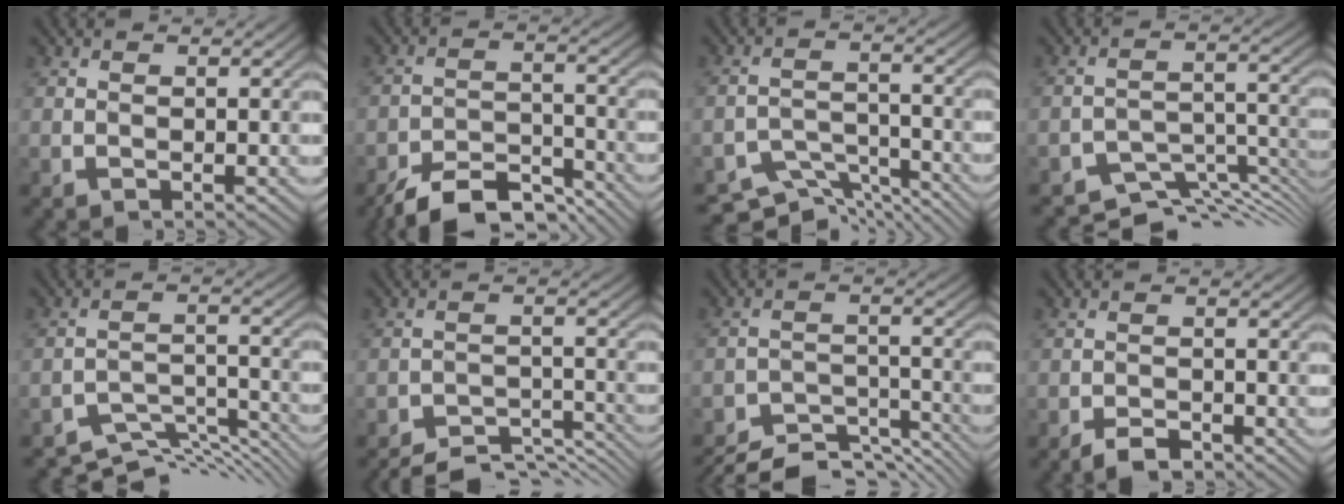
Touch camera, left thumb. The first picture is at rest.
{"total": 8.8, "force": [-7.3, 2.8, 3.9], "torque": [-0.062, -0.002, -0.133]}
{"total": 7.6, "force": [-7.0, 2.4, 2.0], "torque": [-0.039, -0.009, -0.114]}
{"total": 7.6, "force": [-6.6, 2.5, 2.8], "torque": [-0.043, -0.013, -0.100]}
{"total": 8.2, "force": [-7.8, 1.7, 2.1], "torque": [-0.038, 0.000, -0.119]}
{"total": 8.3, "force": [-7.7, 1.9, 2.5], "torque": [-0.042, 0.000, -0.114]}
{"total": 10.4, "force": [-9.6, 2.5, 3.1], "torque": [-0.047, -0.004, -0.148]}
{"total": 2.7, "force": [-2.2, 1.0, 1.4], "torque": [-0.021, 0.001, -0.041]}